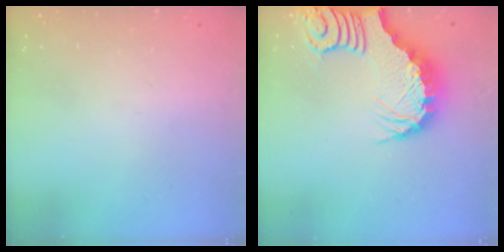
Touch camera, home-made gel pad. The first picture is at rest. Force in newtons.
{"total": 3.9, "press": 3.8, "slide": 0.7}